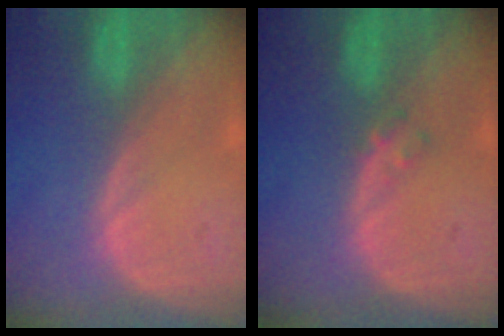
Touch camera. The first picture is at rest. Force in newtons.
{"total": 1.2, "press": 1.2, "slide": 0.2}